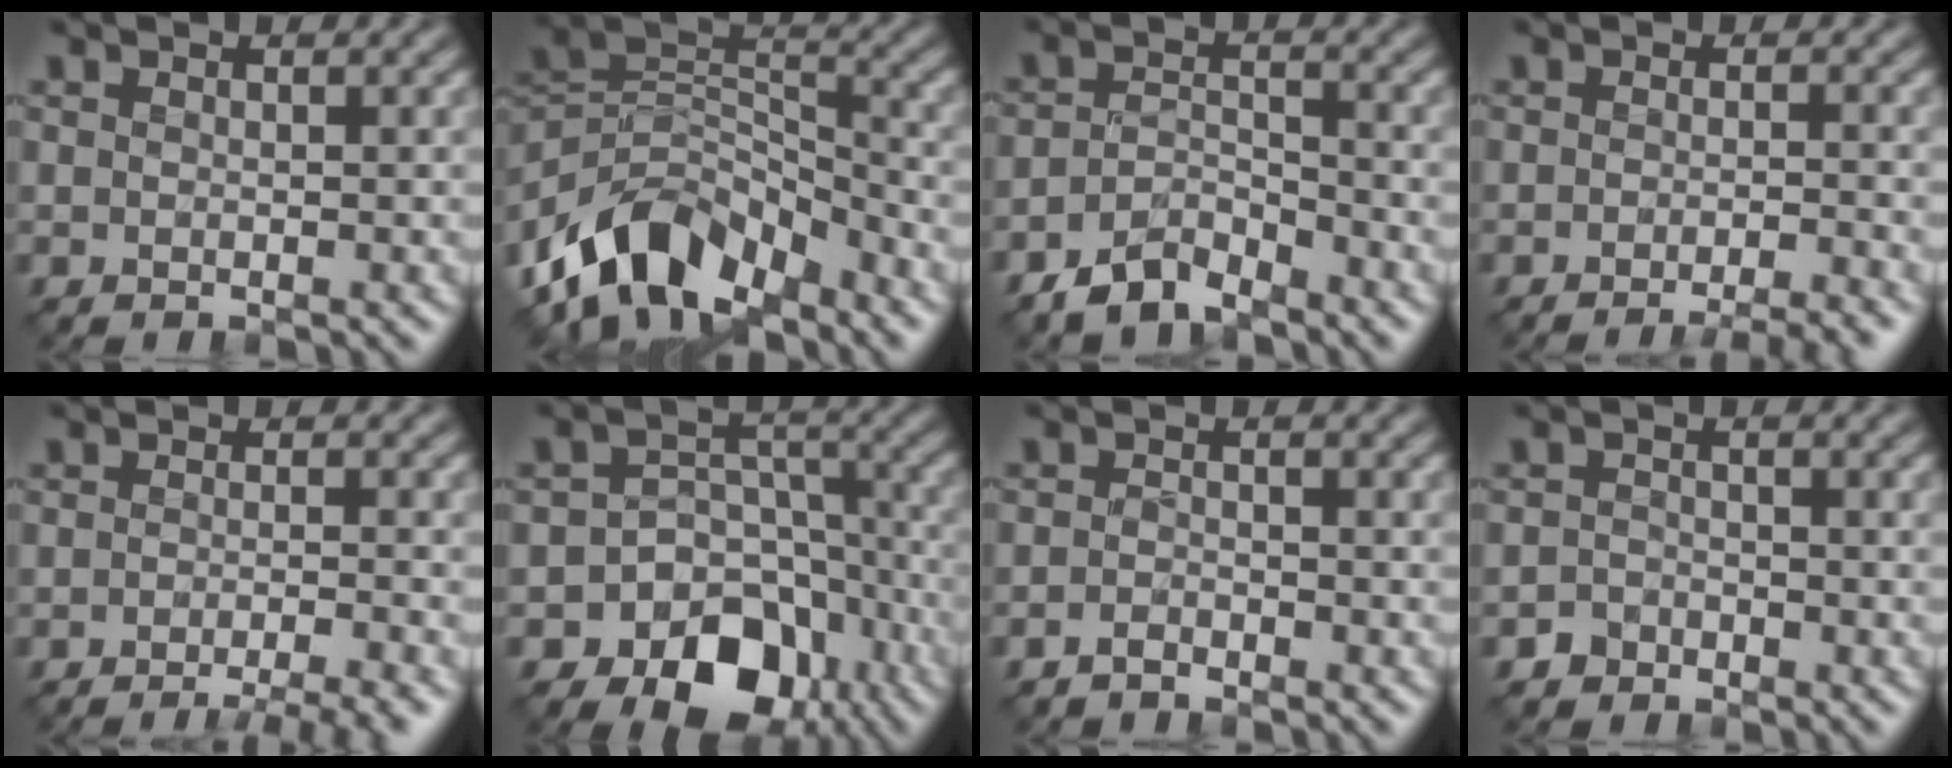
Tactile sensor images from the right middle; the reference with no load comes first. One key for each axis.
{"total": 9.3, "fx": -6.8, "fy": 4.5, "fz": 4.4, "tx": -0.062, "ty": 0.001, "tz": -0.138}
{"total": 3.5, "fx": -3.0, "fy": 1.2, "fz": 1.5, "tx": -0.031, "ty": 0.004, "tz": -0.061}
{"total": 3.7, "fx": -2.8, "fy": 0.3, "fz": 2.4, "tx": -0.029, "ty": 0.001, "tz": -0.043}
{"total": 4.2, "fx": -2.9, "fy": 0.4, "fz": 2.9, "tx": -0.036, "ty": -0.003, "tz": -0.047}
{"total": 11.0, "fx": -6.5, "fy": 8.0, "fz": 3.9, "tx": -0.039, "ty": 0.001, "tz": -0.121}
{"total": 1.1, "fx": -1.0, "fy": 0.1, "fz": 0.2, "tx": -0.005, "ty": 0.004, "tz": -0.022}
{"total": 1.3, "fx": -1.1, "fy": 0.6, "fz": -0.2, "tx": 0.009, "ty": 0.007, "tz": -0.021}